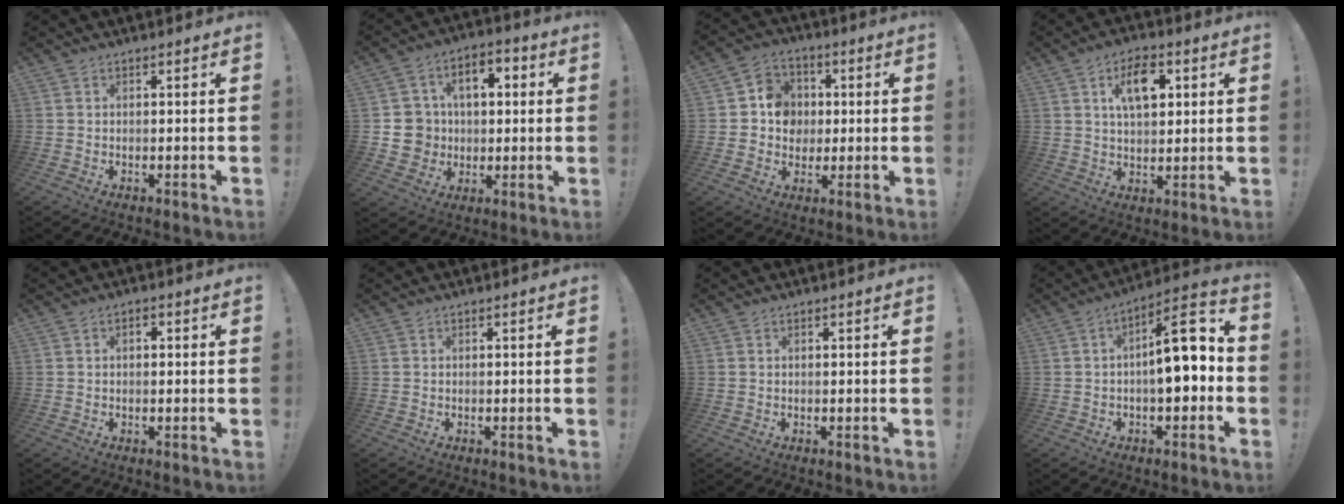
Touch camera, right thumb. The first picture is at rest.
{"total": 11.0, "force": [0.4, 10.3, 3.9], "torque": [-0.053, 0.009, 0.017]}
{"total": 10.3, "force": [0.1, 9.7, 3.6], "torque": [-0.051, 0.007, 0.010]}
{"total": 10.7, "force": [4.0, 6.1, 7.8], "torque": [-0.112, 0.000, 0.067]}
{"total": 1.2, "force": [-0.3, 0.9, 0.8], "torque": [-0.010, 0.004, -0.007]}
{"total": 0.0}
{"total": 0.0}
{"total": 13.7, "force": [0.4, 5.2, 12.7], "torque": [-0.168, 0.001, 0.002]}